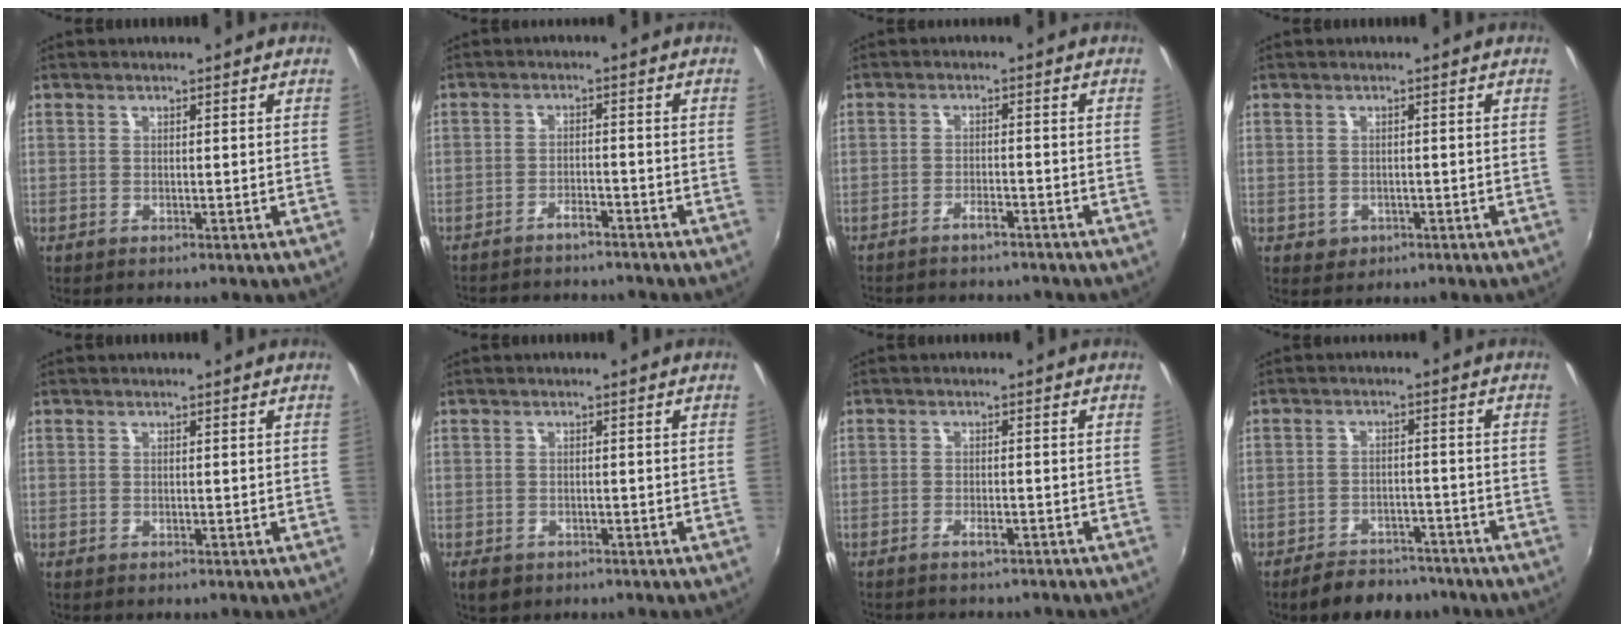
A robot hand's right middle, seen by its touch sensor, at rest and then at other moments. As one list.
[{"total": 8.8, "force": [-8.0, 2.2, 3.0], "torque": [-0.076, 0.001, -0.113]}, {"total": 7.3, "force": [-6.6, 1.8, 2.5], "torque": [-0.067, -0.004, -0.095]}, {"total": 2.1, "force": [-0.6, 1.9, 0.6], "torque": [-0.015, -0.003, -0.004]}, {"total": 0.0}, {"total": 3.4, "force": [-2.1, 2.2, 1.5], "torque": [-0.038, -0.009, -0.033]}, {"total": 2.7, "force": [-2.3, 0.6, 1.1], "torque": [-0.030, 0.000, -0.037]}, {"total": 9.3, "force": [-7.7, 4.0, 3.2], "torque": [-0.076, 0.011, -0.104]}]